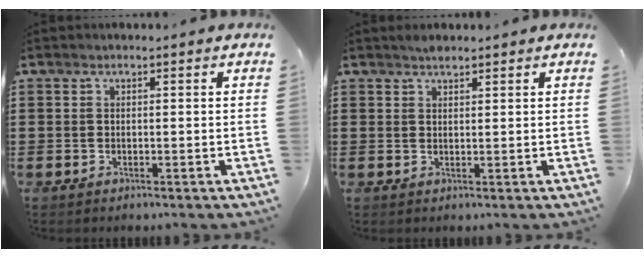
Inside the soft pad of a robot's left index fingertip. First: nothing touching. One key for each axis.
{"total": 1.5, "fx": 1.3, "fy": 0.5, "fz": 0.6, "tx": -0.013, "ty": 0.001, "tz": 0.025}